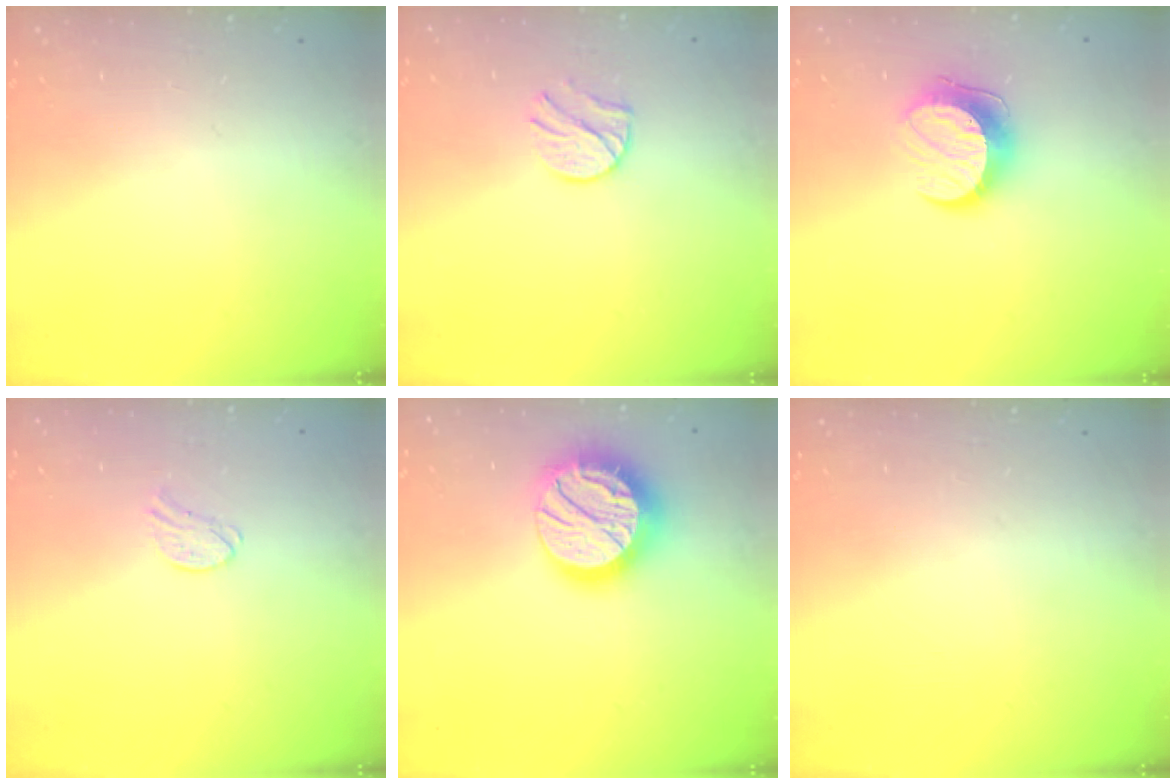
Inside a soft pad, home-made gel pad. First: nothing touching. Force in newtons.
{"total": 7.9, "press": 7.8, "slide": 0.6}
{"total": 9.9, "press": 9.9, "slide": 0.1}
{"total": 5.3, "press": 5.3, "slide": 0.5}
{"total": 17.6, "press": 17.5, "slide": 1.2}
{"total": 0.0}